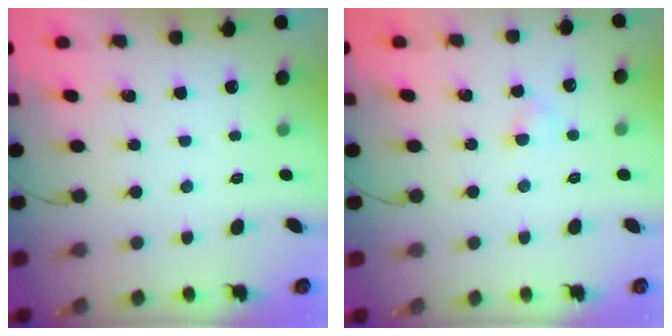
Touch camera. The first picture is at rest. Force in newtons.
{"total": 2.5, "press": 2.4, "slide": 0.9}